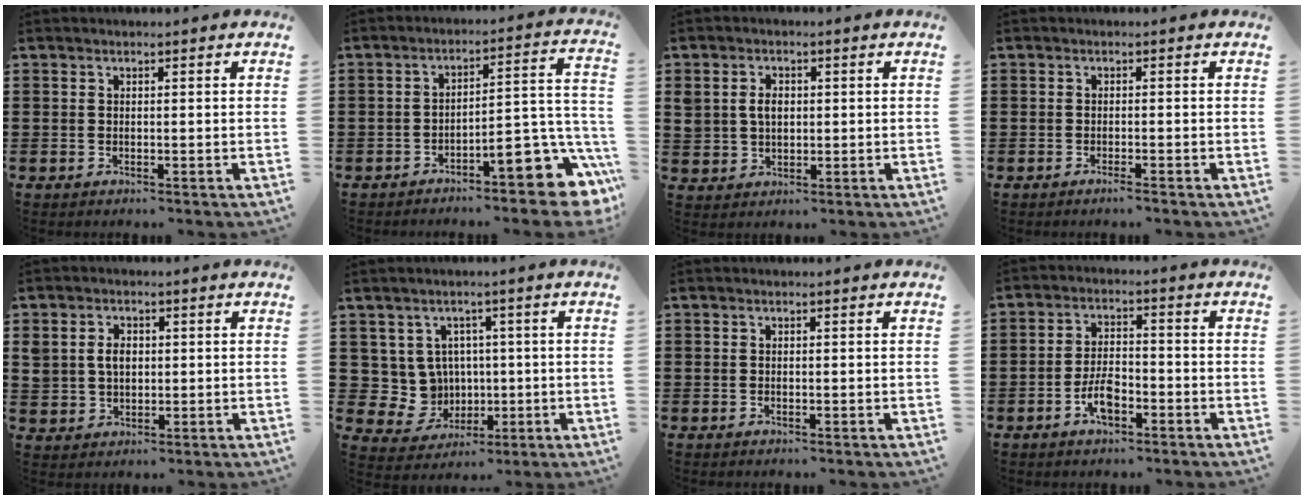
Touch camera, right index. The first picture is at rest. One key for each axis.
{"total": 10.2, "fx": -6.0, "fy": 3.2, "fz": 7.6, "tx": -0.091, "ty": -0.001, "tz": -0.108}
{"total": 3.3, "fx": 0.4, "fy": 2.5, "fz": 2.1, "tx": -0.048, "ty": 0.011, "tz": 0.007}
{"total": 1.0, "fx": -0.9, "fy": 0.0, "fz": 0.6, "tx": -0.009, "ty": -0.004, "tz": -0.016}
{"total": 3.5, "fx": 0.5, "fy": 2.7, "fz": 2.2, "tx": -0.057, "ty": 0.008, "tz": 0.005}
{"total": 6.4, "fx": 0.9, "fy": 6.2, "fz": 1.3, "tx": -0.054, "ty": 0.001, "tz": 0.023}
{"total": 0.0}
{"total": 5.2, "fx": -2.5, "fy": 2.4, "fz": 3.8, "tx": -0.084, "ty": 0.003, "tz": -0.050}